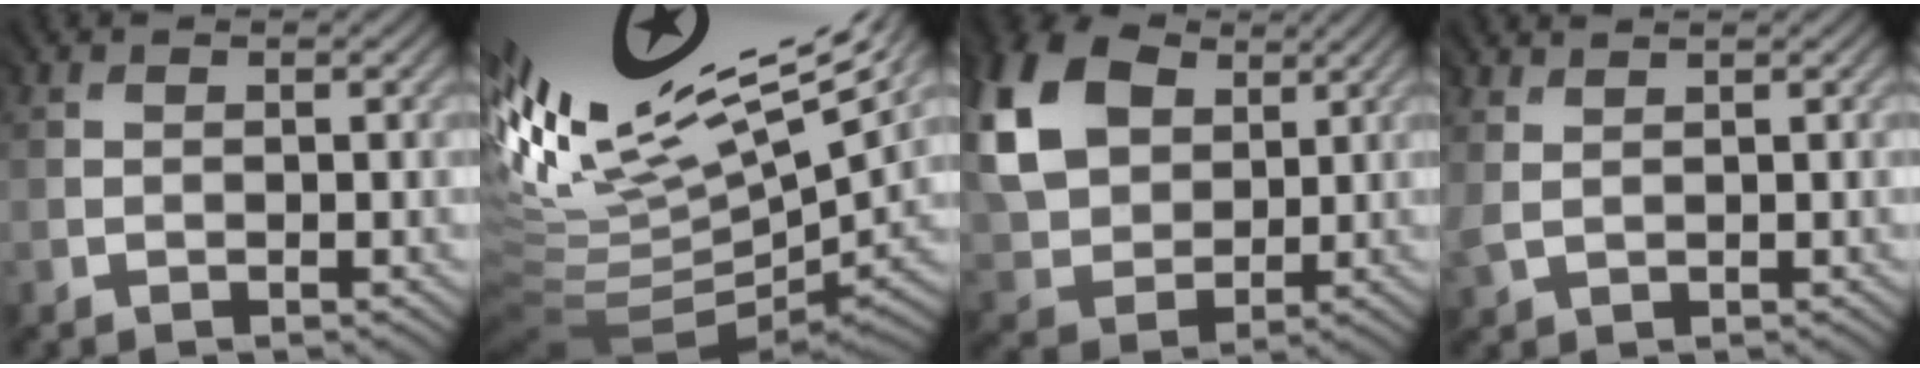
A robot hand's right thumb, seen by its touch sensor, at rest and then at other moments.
{"total": 15.3, "force": [5.9, 5.4, 13.0], "torque": [-0.246, 0.007, 0.138]}
{"total": 15.8, "force": [6.2, 11.5, 8.9], "torque": [-0.267, 0.039, 0.142]}
{"total": 1.2, "force": [1.2, -0.2, 0.2], "torque": [-0.014, 0.006, 0.029]}